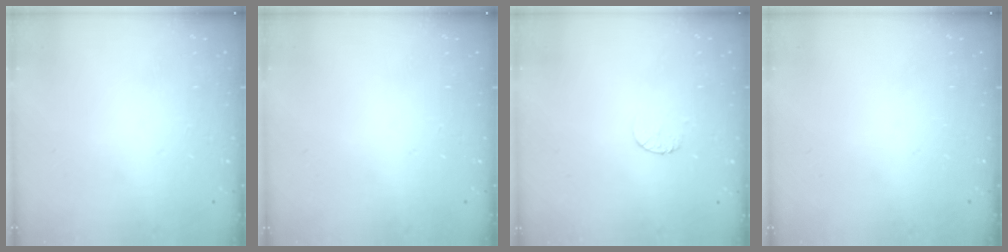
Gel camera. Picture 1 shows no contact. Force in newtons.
{"total": 0.0}
{"total": 3.7, "press": 3.7, "slide": 0.3}
{"total": 0.0}